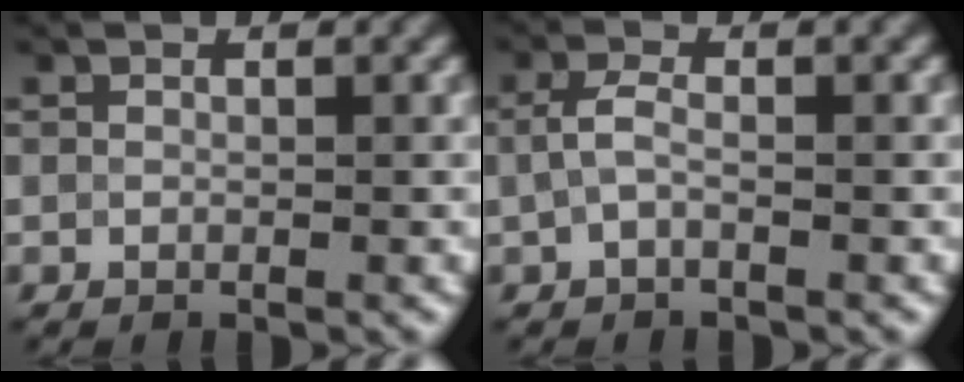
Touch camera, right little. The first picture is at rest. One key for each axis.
{"total": 2.0, "fx": -0.1, "fy": 0.6, "fz": 1.9, "tx": -0.045, "ty": 0.003, "tz": -0.007}